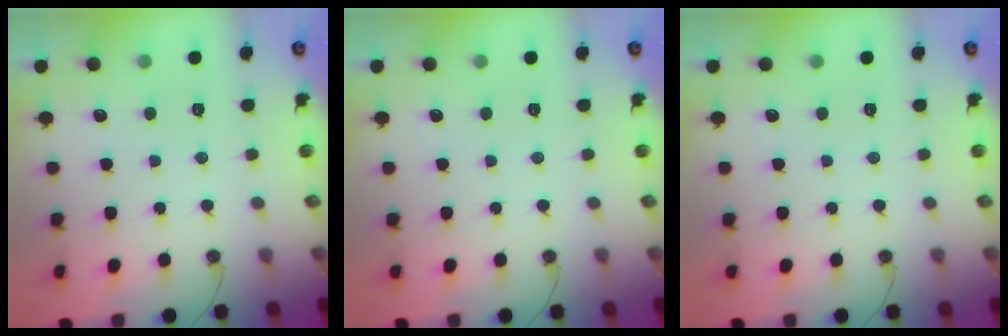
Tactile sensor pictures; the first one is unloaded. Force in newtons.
{"total": 0.0}
{"total": 0.0}